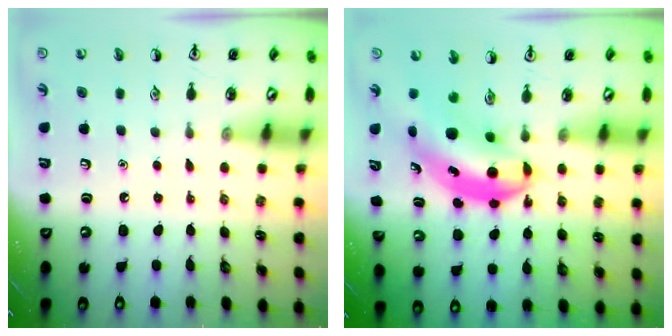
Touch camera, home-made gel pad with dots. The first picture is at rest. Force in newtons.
{"total": 8.4, "press": 8.2, "slide": 1.8}